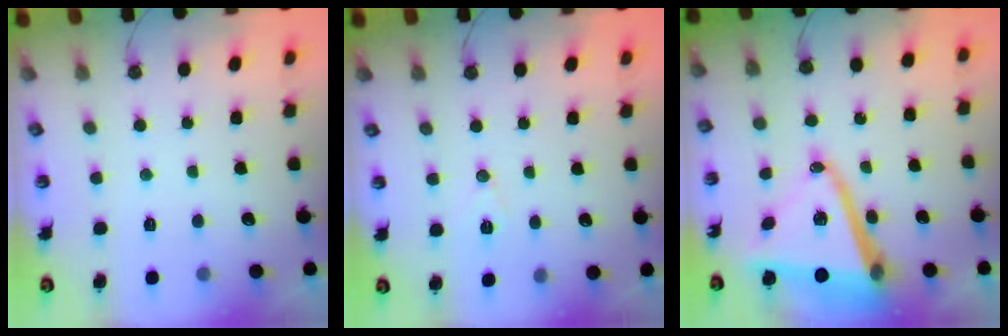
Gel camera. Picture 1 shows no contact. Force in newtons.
{"total": 6.0, "press": 4.1, "slide": 4.4}
{"total": 16.1, "press": 15.8, "slide": 3.2}